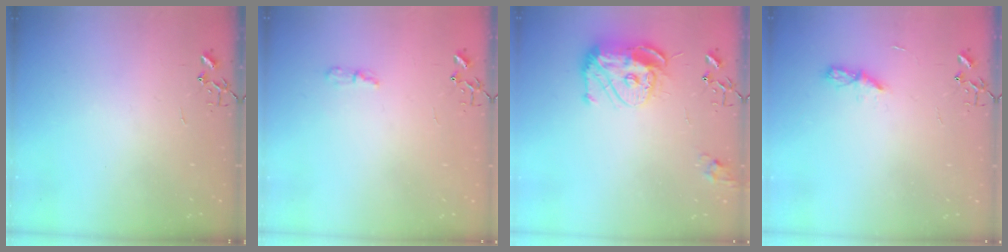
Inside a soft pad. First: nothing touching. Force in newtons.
{"total": 4.7, "press": 4.7, "slide": 0.7}
{"total": 13.5, "press": 13.4, "slide": 1.2}
{"total": 5.1, "press": 5.0, "slide": 0.6}